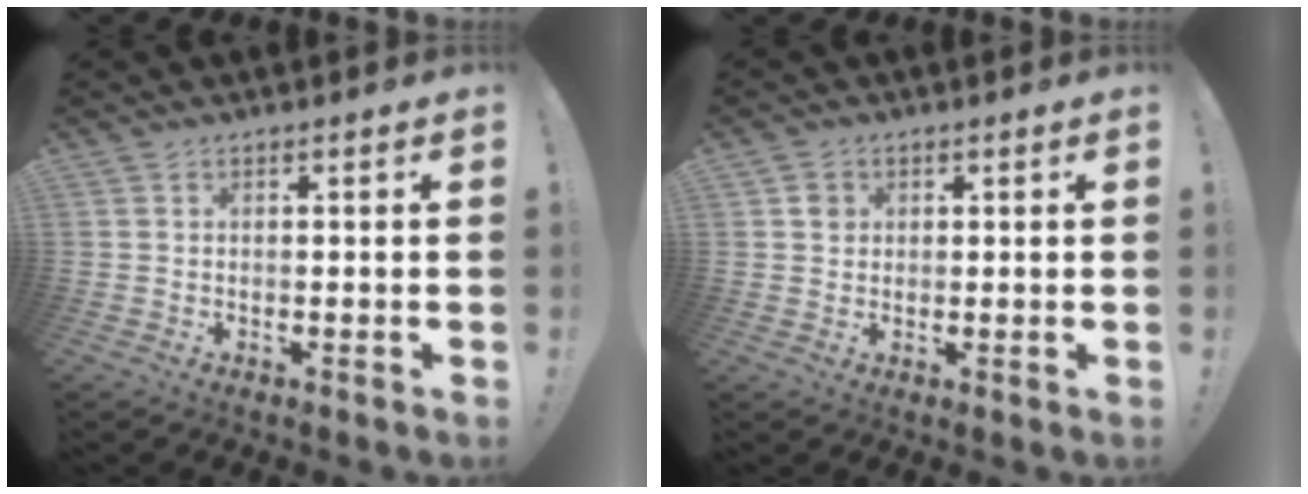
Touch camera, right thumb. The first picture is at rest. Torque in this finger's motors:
{"motor_torque": [0.04, 0.03, 0.07, -0.51, 0.00]}